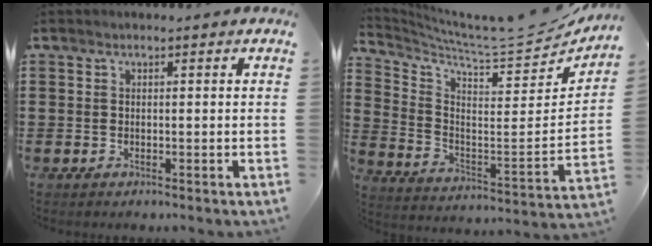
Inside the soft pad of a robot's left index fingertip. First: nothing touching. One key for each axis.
{"total": 6.7, "fx": 6.1, "fy": 0.9, "fz": 2.7, "tx": -0.078, "ty": -0.061, "tz": 0.097}